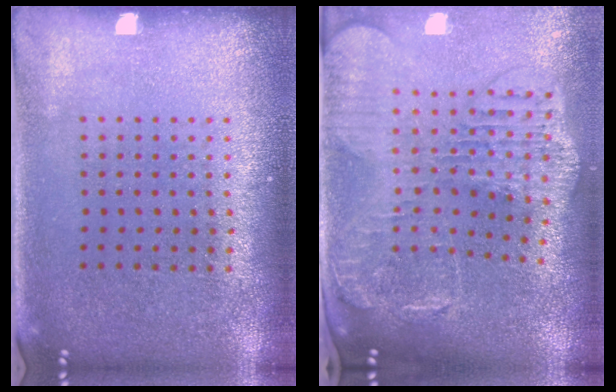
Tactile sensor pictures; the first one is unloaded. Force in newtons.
{"total": 2.6, "press": 2.3, "slide": 1.4}